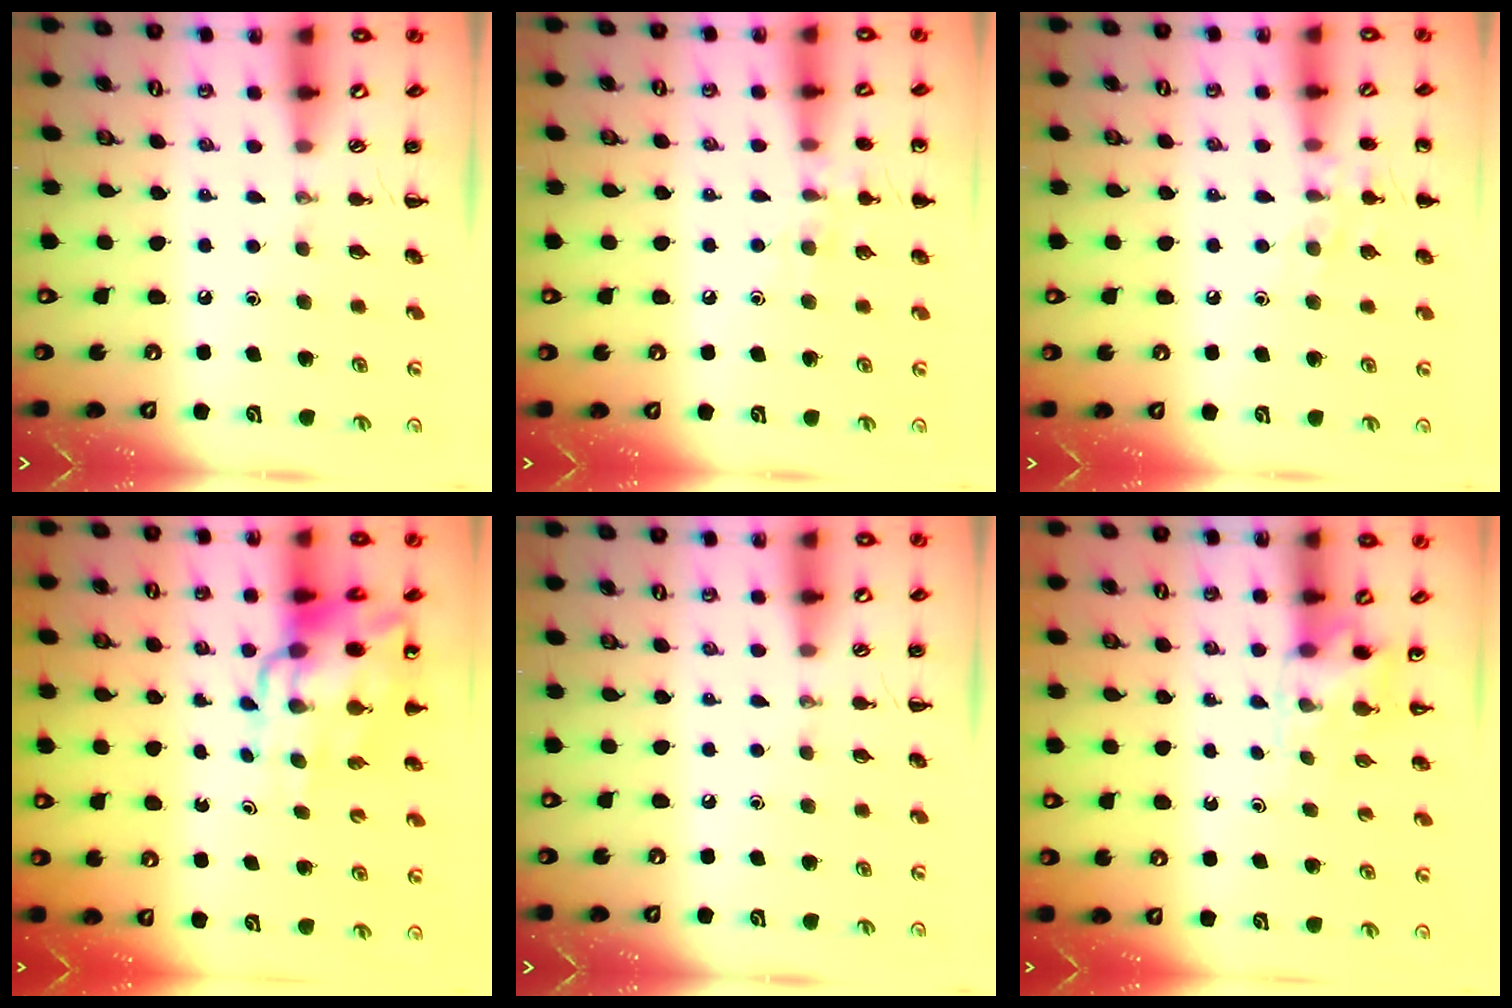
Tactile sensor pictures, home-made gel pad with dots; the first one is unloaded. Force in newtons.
{"total": 7.9, "press": 7.6, "slide": 2.0}
{"total": 7.6, "press": 7.4, "slide": 1.7}
{"total": 13.2, "press": 12.7, "slide": 3.6}
{"total": 0.0}
{"total": 3.7, "press": 3.7, "slide": 0.7}